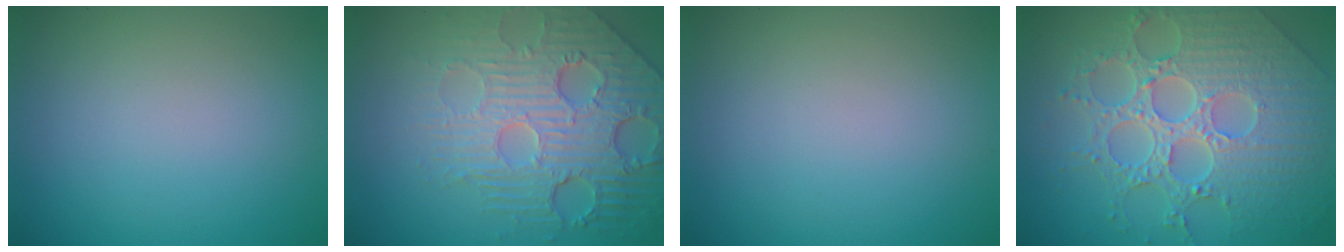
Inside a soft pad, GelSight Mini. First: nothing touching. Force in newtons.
{"total": 7.5, "press": 5.6, "slide": 5.0}
{"total": 0.0}
{"total": 8.6, "press": 6.3, "slide": 5.8}